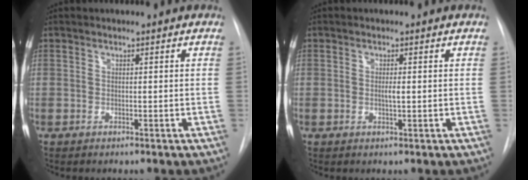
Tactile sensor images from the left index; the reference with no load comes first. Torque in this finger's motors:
{"motor_torque": [0.11, 0.04, 0.02, 0.03]}